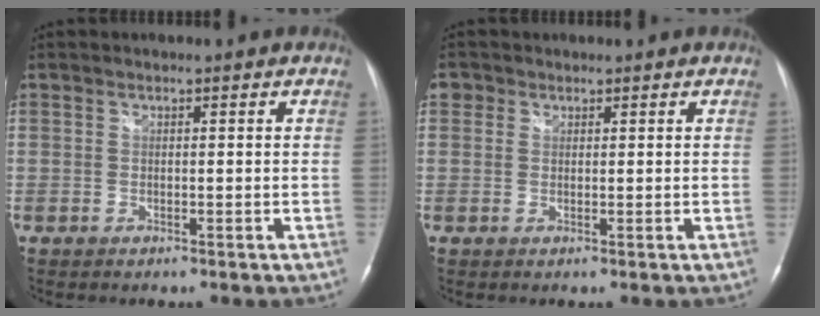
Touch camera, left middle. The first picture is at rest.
{"total": 1.8, "force": [0.9, 1.6, 0.2], "torque": [0.007, 0.005, 0.010]}